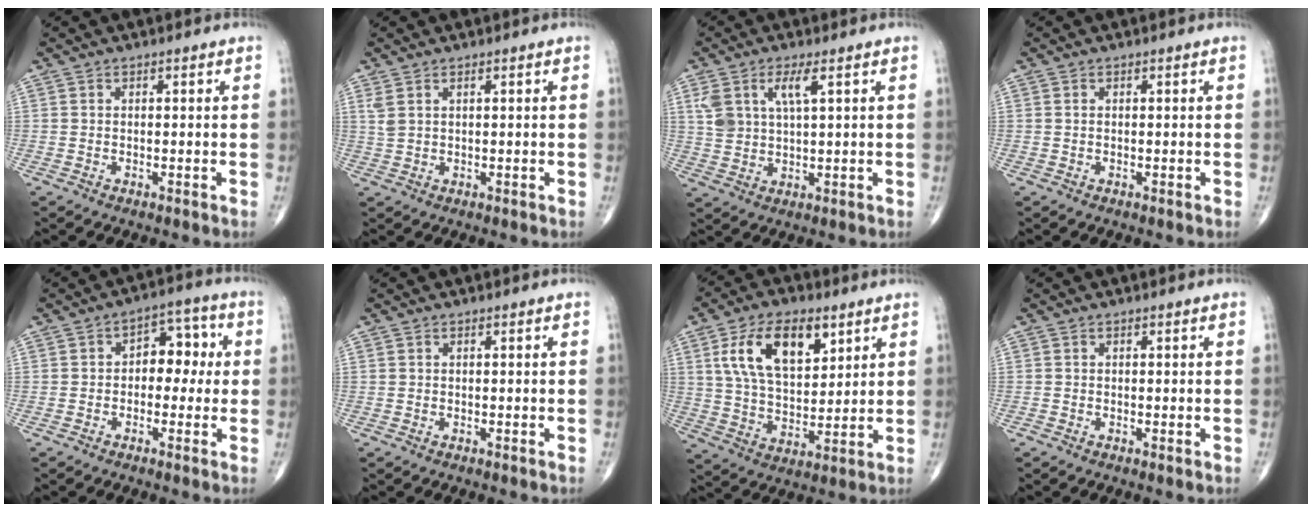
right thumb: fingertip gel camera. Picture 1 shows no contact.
{"total": 2.0, "force": [1.2, 0.7, 1.5], "torque": [-0.039, 0.004, 0.033]}
{"total": 6.5, "force": [2.8, 2.4, 5.4], "torque": [-0.115, -0.007, 0.061]}
{"total": 0.0}
{"total": 7.5, "force": [0.3, 5.0, 5.5], "torque": [-0.034, 0.028, -0.005]}
{"total": 0.0}
{"total": 15.2, "force": [6.4, 8.1, 11.1], "torque": [-0.178, -0.019, 0.123]}
{"total": 0.0}